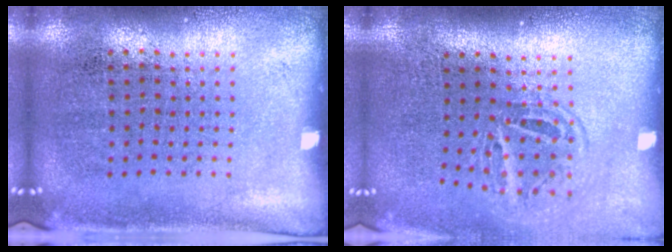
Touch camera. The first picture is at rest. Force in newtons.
{"total": 1.7, "press": 1.1, "slide": 1.3}